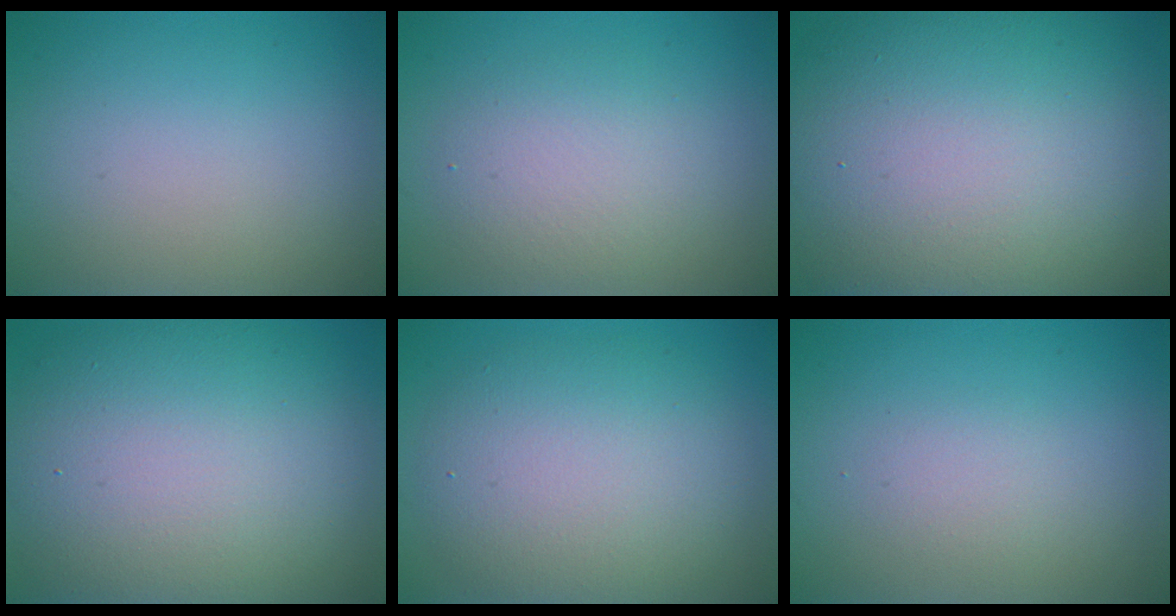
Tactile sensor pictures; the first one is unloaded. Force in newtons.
{"total": 3.6, "press": 3.6, "slide": 0.3}
{"total": 17.8, "press": 17.7, "slide": 1.1}
{"total": 13.3, "press": 13.2, "slide": 1.3}
{"total": 7.5, "press": 7.5, "slide": 0.3}
{"total": 1.3, "press": 1.3, "slide": 0.0}